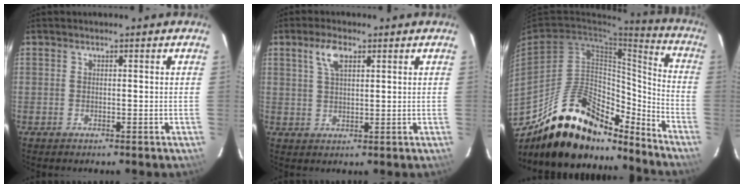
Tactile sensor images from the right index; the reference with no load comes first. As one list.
[{"total": 4.5, "force": [2.2, 1.8, 3.5], "torque": [-0.067, 0.009, 0.043]}, {"total": 25.6, "force": [-19.6, 10.5, 12.6], "torque": [-0.221, 0.040, -0.290]}]